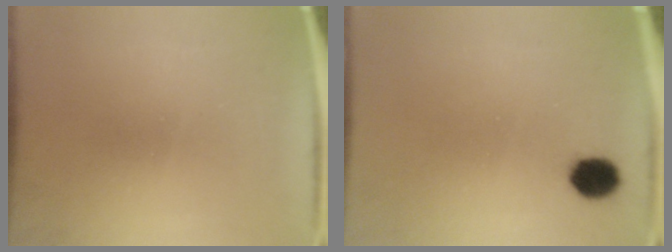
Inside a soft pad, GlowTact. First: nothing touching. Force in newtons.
{"total": 4.9}